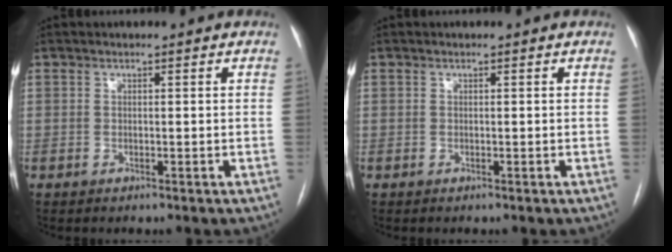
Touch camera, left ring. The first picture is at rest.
{"total": 0.0}